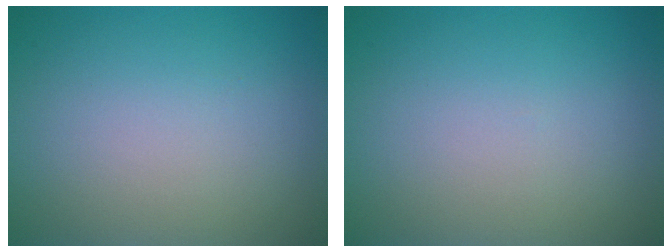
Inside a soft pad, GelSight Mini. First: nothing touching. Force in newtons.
{"total": 0.0}